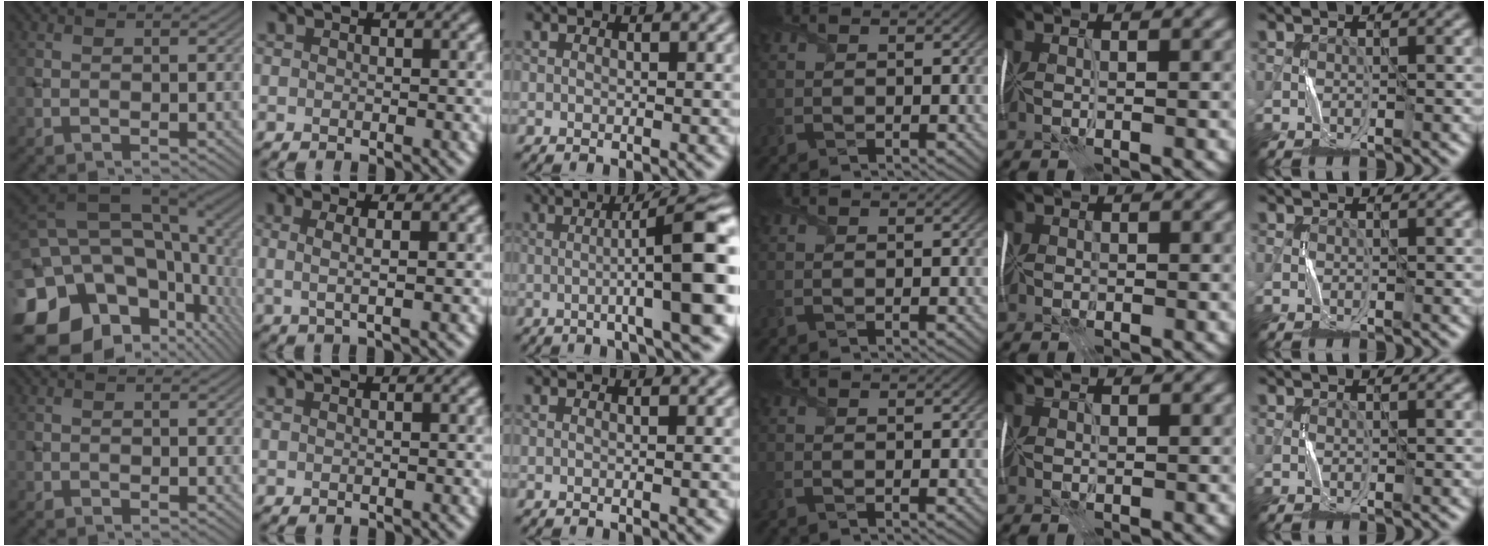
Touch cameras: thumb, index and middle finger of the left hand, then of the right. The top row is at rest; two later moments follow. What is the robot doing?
{"motion": "fold", "object": "memory foam"}